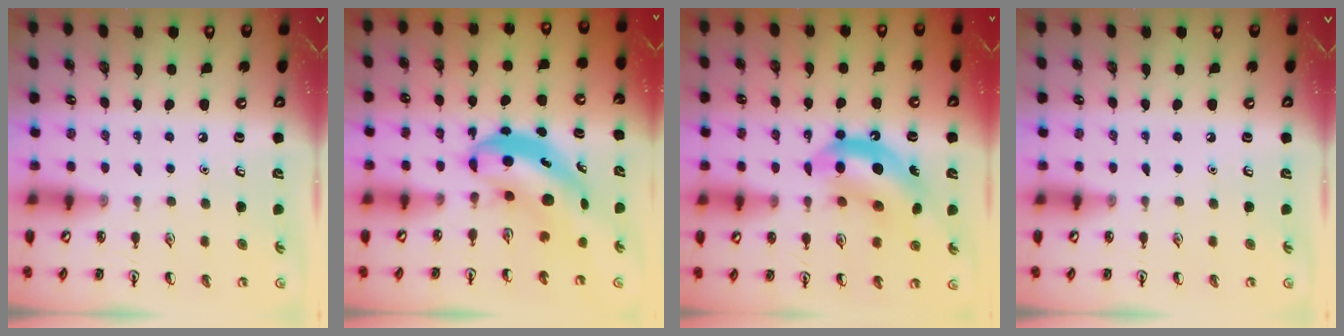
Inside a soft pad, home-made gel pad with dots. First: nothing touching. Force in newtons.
{"total": 6.4, "press": 6.2, "slide": 1.6}
{"total": 12.9, "press": 12.3, "slide": 3.8}
{"total": 0.0}